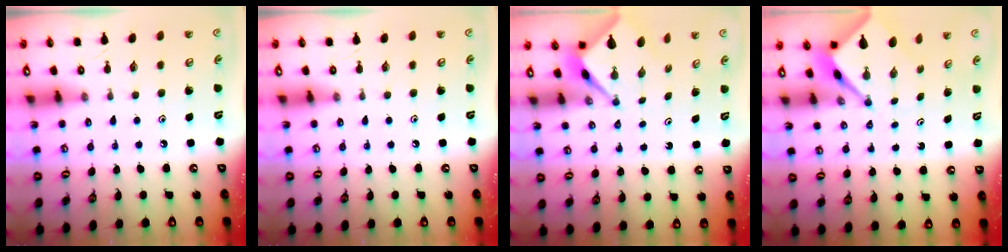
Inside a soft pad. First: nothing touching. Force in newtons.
{"total": 0.0}
{"total": 2.7, "press": 2.7, "slide": 0.1}
{"total": 4.3, "press": 4.3, "slide": 0.5}